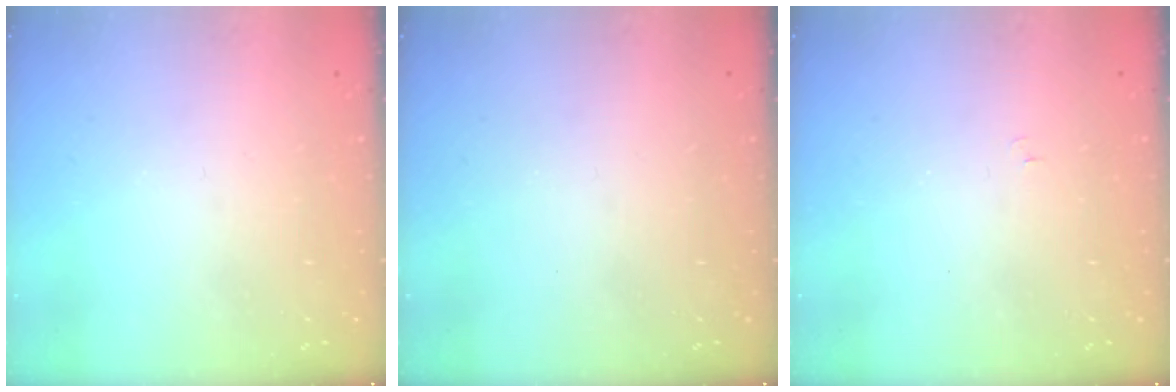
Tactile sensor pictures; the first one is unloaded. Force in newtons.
{"total": 0.0}
{"total": 3.7, "press": 3.7, "slide": 0.5}